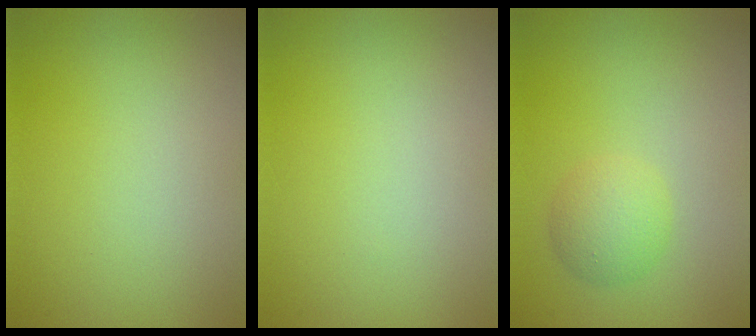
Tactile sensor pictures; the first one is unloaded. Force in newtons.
{"total": 0.0}
{"total": 2.4, "press": 2.4, "slide": 0.2}